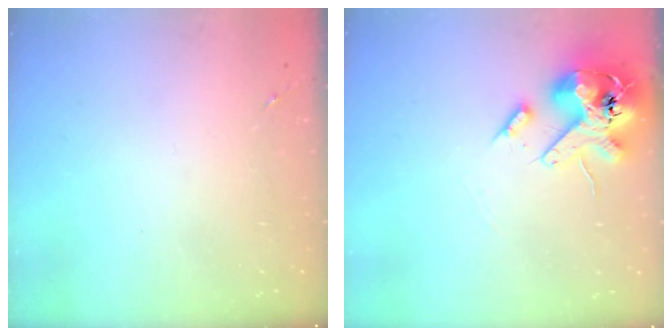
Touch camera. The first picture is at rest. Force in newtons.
{"total": 16.8, "press": 16.5, "slide": 2.9}